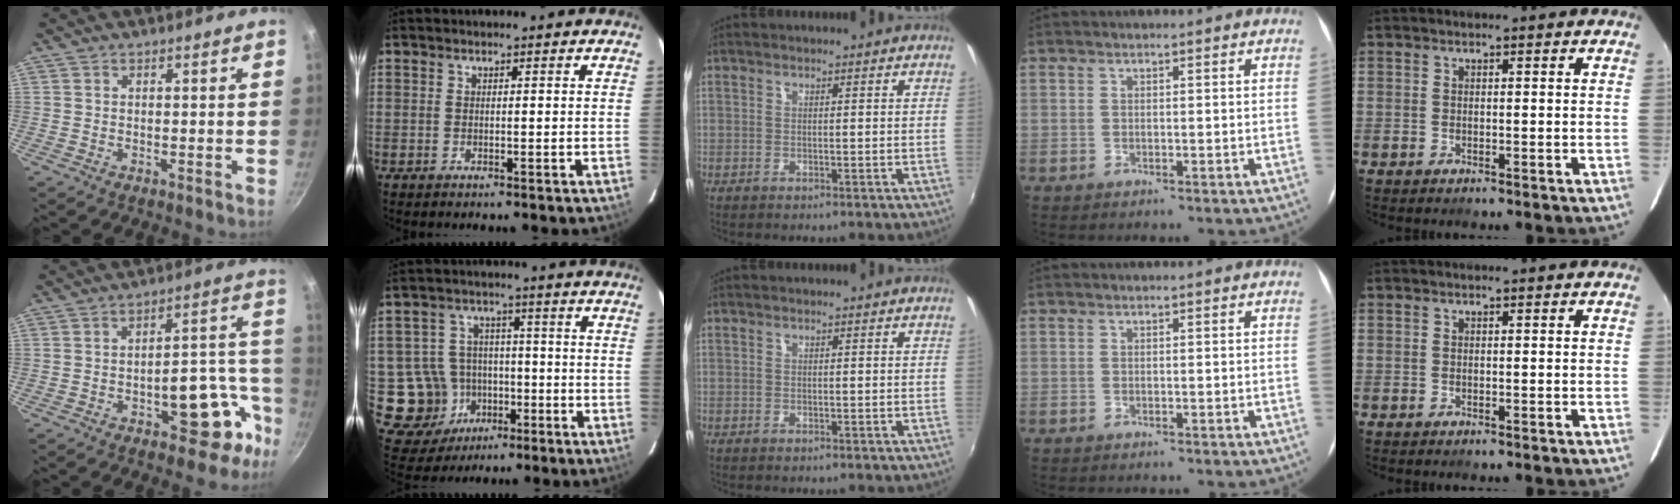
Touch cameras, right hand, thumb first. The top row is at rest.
{"thumb": {"total": 14.3, "force": [-6.3, 7.3, 10.5], "torque": [-0.065, 0.068, -0.074]}, "index": {"total": 11.2, "force": [-3.6, 10.3, 2.2], "torque": [-0.076, 0.025, -0.039]}}